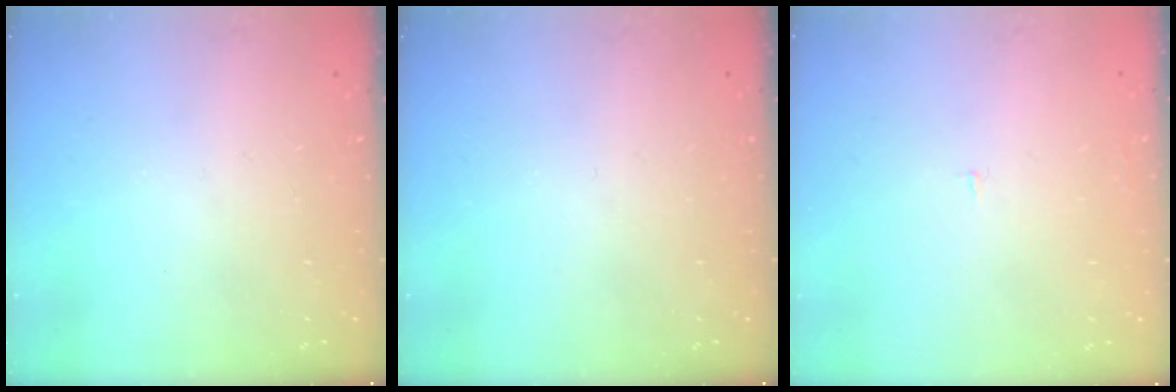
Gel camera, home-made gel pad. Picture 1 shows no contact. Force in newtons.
{"total": 0.0}
{"total": 1.2, "press": 1.2, "slide": 0.1}